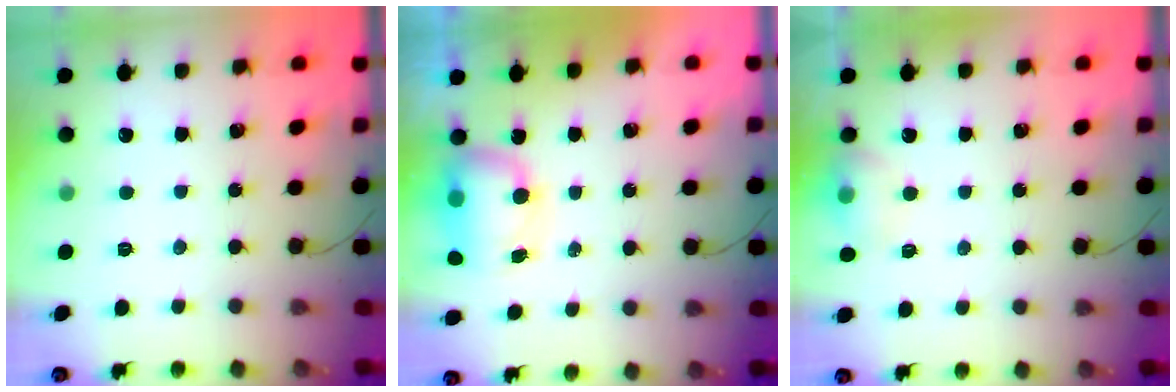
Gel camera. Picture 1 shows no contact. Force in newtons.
{"total": 7.6, "press": 7.5, "slide": 1.0}
{"total": 9.0, "press": 8.9, "slide": 1.7}